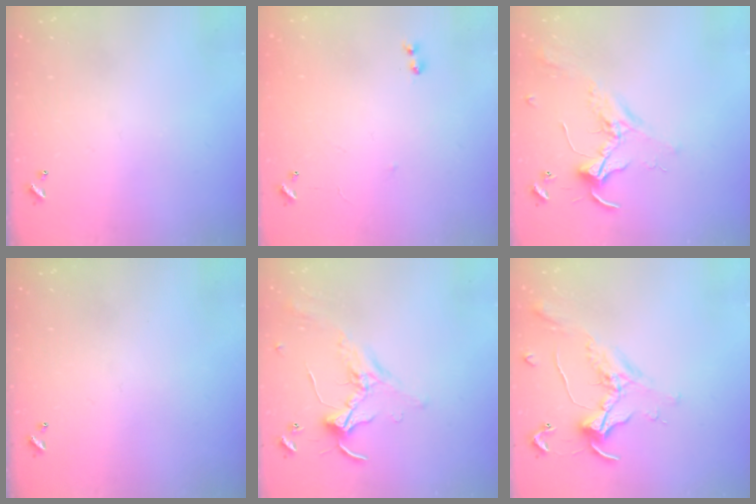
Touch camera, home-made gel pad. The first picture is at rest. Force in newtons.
{"total": 6.4, "press": 6.4, "slide": 0.8}
{"total": 2.3, "press": 2.3, "slide": 0.5}
{"total": 0.0}
{"total": 0.8, "press": 0.7, "slide": 0.4}
{"total": 1.1, "press": 1.0, "slide": 0.4}